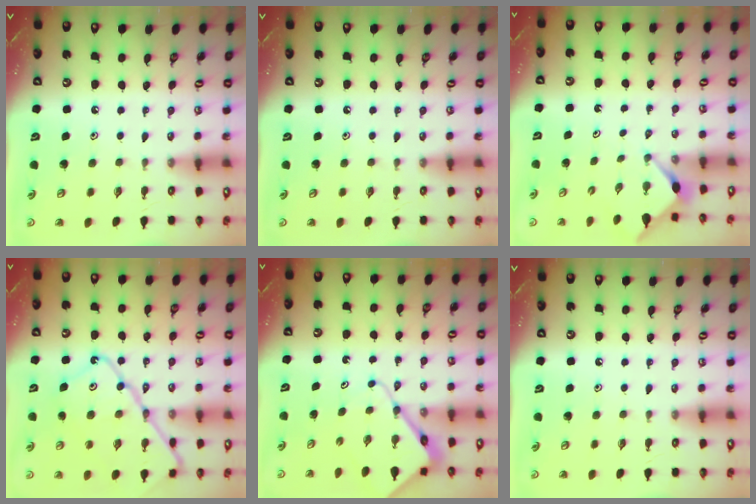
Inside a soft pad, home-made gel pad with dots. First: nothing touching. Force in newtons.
{"total": 0.0}
{"total": 2.8, "press": 2.8, "slide": 0.3}
{"total": 17.6, "press": 17.5, "slide": 1.7}
{"total": 9.1, "press": 9.1, "slide": 0.7}
{"total": 0.0}